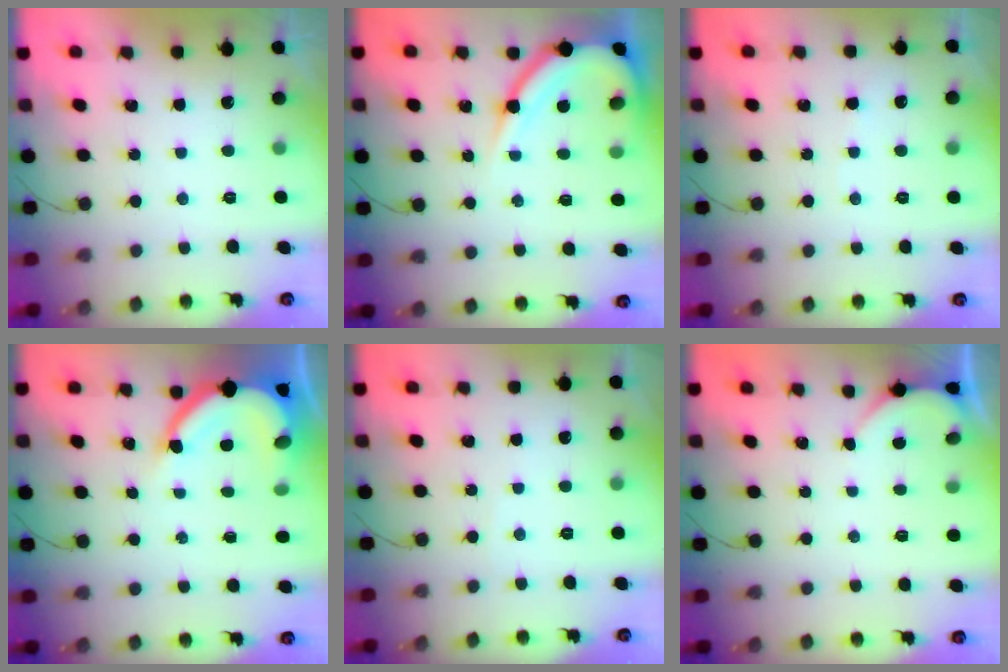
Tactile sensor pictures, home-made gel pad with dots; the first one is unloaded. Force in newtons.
{"total": 10.9, "press": 10.9, "slide": 1.3}
{"total": 2.7, "press": 2.6, "slide": 0.4}
{"total": 11.6, "press": 11.5, "slide": 1.5}
{"total": 2.3, "press": 2.2, "slide": 0.3}
{"total": 2.1, "press": 2.1, "slide": 0.2}